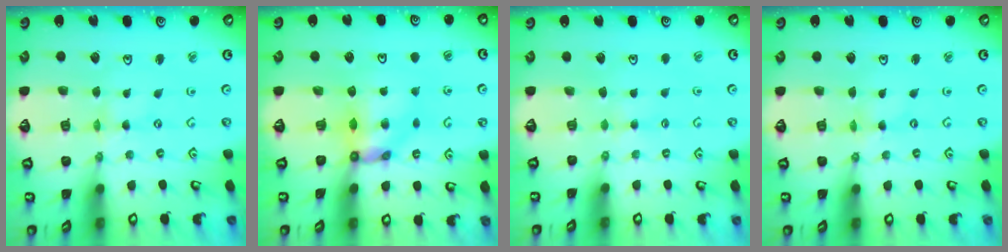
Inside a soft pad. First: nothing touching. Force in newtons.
{"total": 7.7, "press": 7.7, "slide": 0.3}
{"total": 2.3, "press": 2.3, "slide": 0.4}
{"total": 0.0}